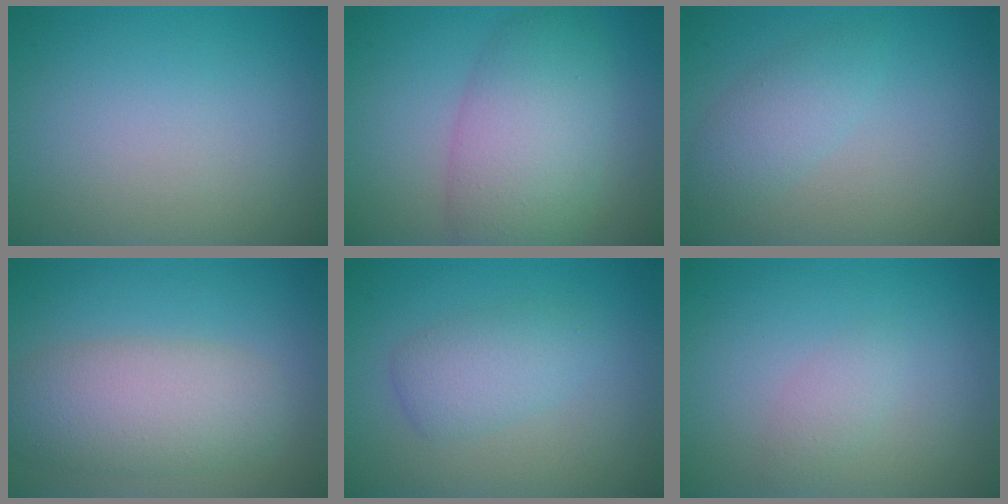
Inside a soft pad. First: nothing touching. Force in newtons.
{"total": 6.9, "press": 6.9, "slide": 0.4}
{"total": 1.7, "press": 1.7, "slide": 0.0}
{"total": 5.9, "press": 5.9, "slide": 0.6}
{"total": 2.9, "press": 2.9, "slide": 0.0}
{"total": 1.3, "press": 1.3, "slide": 0.1}